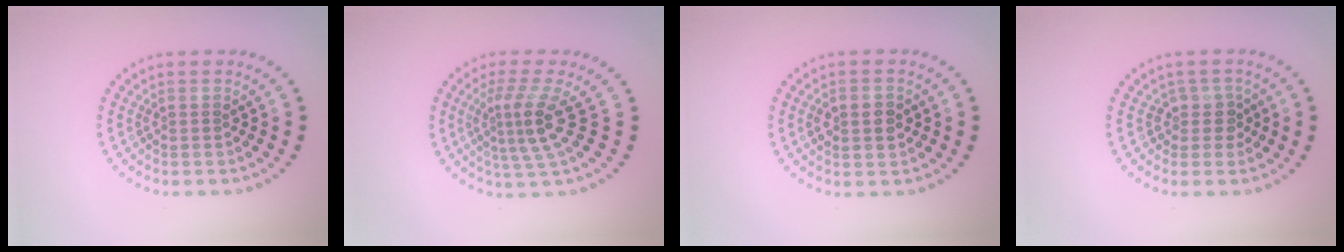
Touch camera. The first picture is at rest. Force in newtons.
{"total": 3.7, "press": 2.6, "slide": 2.7}
{"total": 3.0, "press": 3.0, "slide": 0.2}
{"total": 1.8, "press": 1.4, "slide": 1.2}